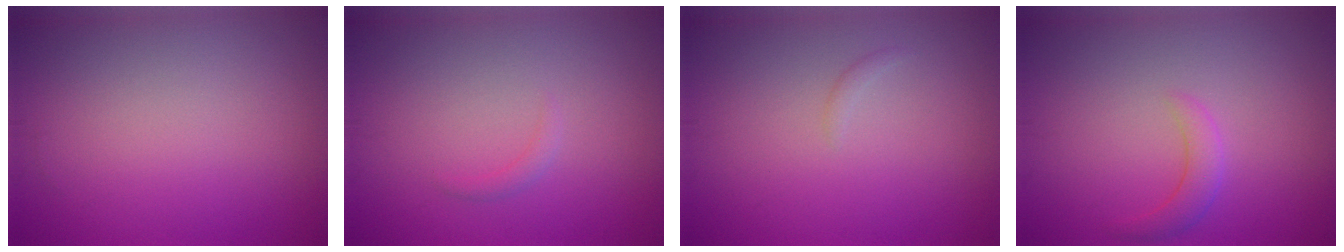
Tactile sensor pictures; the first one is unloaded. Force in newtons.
{"total": 0.7, "press": 0.7, "slide": 0.1}
{"total": 0.5, "press": 0.5, "slide": 0.1}
{"total": 1.9, "press": 1.9, "slide": 0.1}